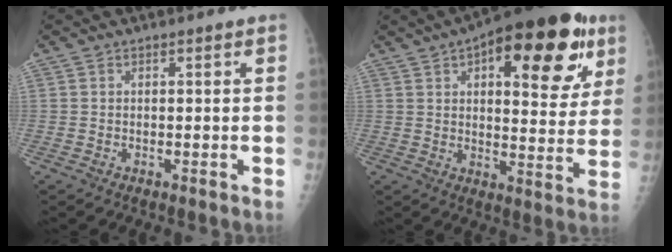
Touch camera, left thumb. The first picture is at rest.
{"total": 23.9, "force": [10.8, 10.0, 18.9], "torque": [-0.221, -0.008, 0.147]}